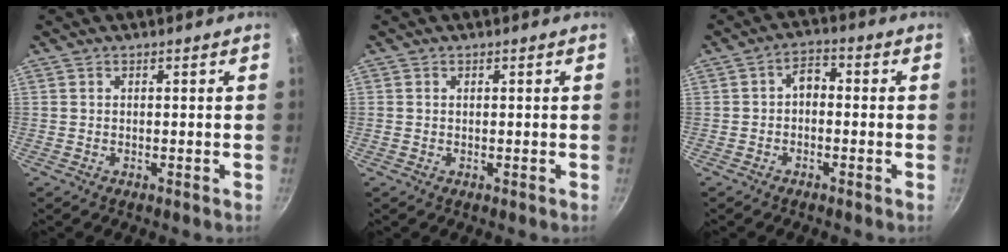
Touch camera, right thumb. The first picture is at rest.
{"total": 0.0}
{"total": 3.6, "force": [-0.6, 2.4, 2.6], "torque": [-0.034, 0.019, -0.016]}